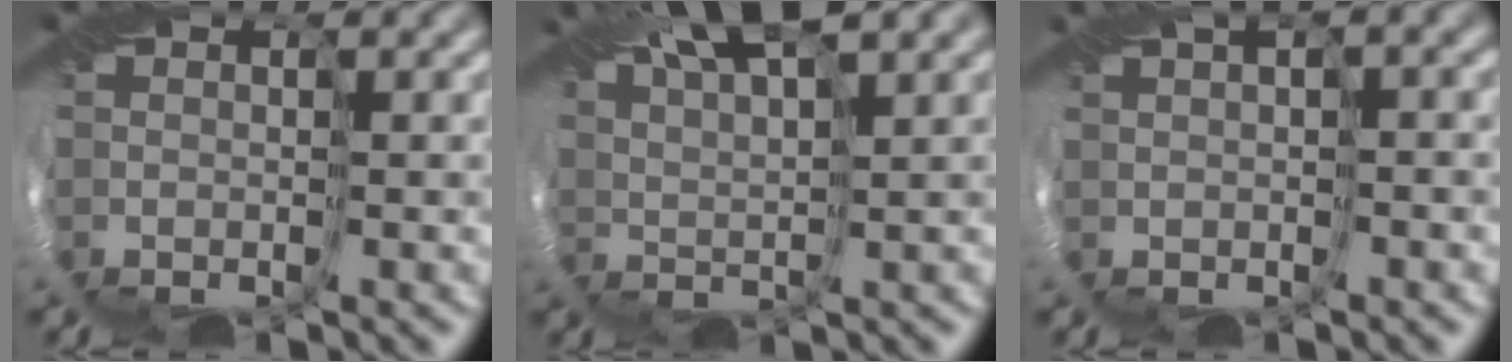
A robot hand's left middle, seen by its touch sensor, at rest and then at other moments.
{"total": 8.0, "force": [5.2, 1.6, 5.8], "torque": [-0.105, 0.019, 0.088]}
{"total": 4.5, "force": [2.0, 1.7, 3.7], "torque": [-0.057, 0.020, 0.037]}